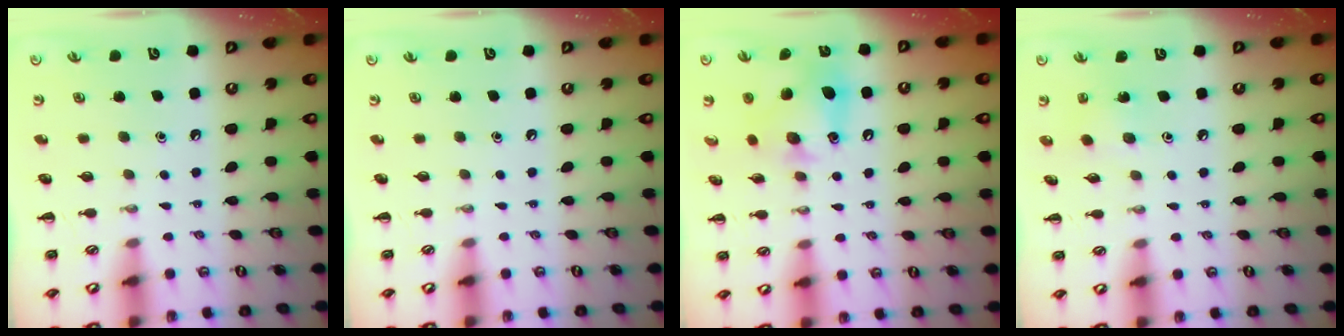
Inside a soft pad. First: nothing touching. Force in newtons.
{"total": 0.0}
{"total": 12.1, "press": 12.0, "slide": 1.6}
{"total": 3.3, "press": 3.2, "slide": 1.0}